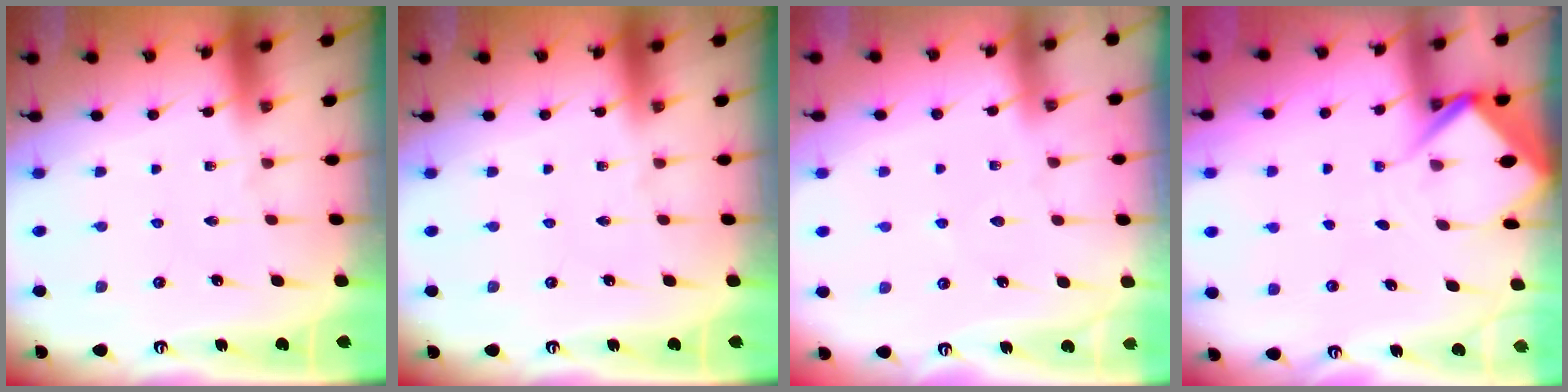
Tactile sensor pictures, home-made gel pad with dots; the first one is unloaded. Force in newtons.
{"total": 0.0}
{"total": 6.0, "press": 6.0, "slide": 0.8}
{"total": 5.3, "press": 5.2, "slide": 0.6}